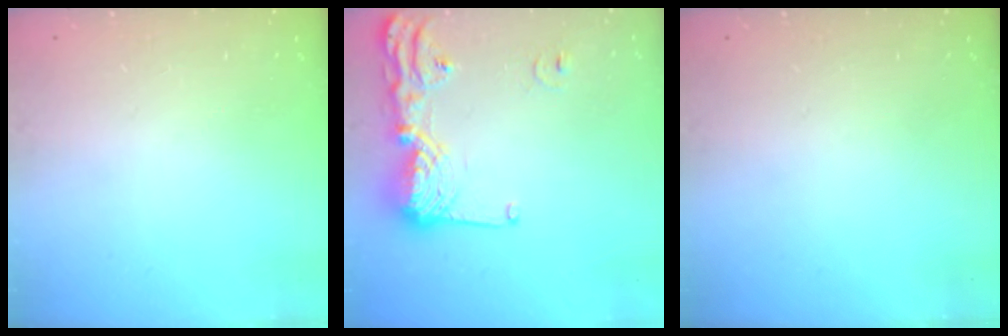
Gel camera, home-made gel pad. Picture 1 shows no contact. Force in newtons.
{"total": 16.1, "press": 16.1, "slide": 1.2}
{"total": 0.0}